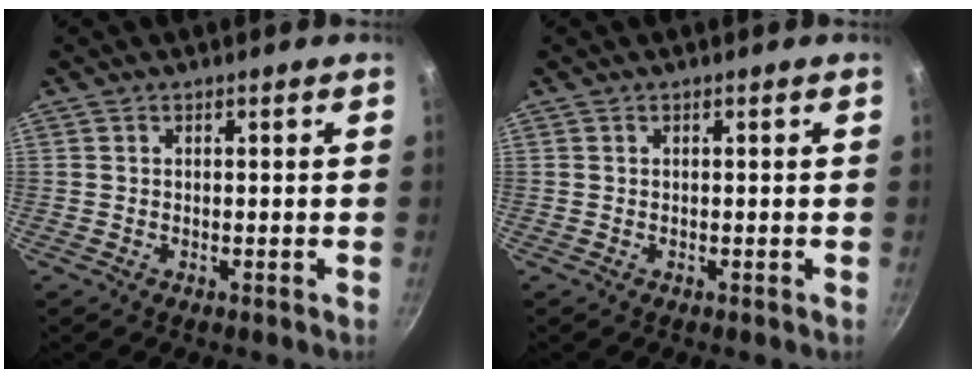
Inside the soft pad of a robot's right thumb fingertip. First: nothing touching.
{"total": 0.0}